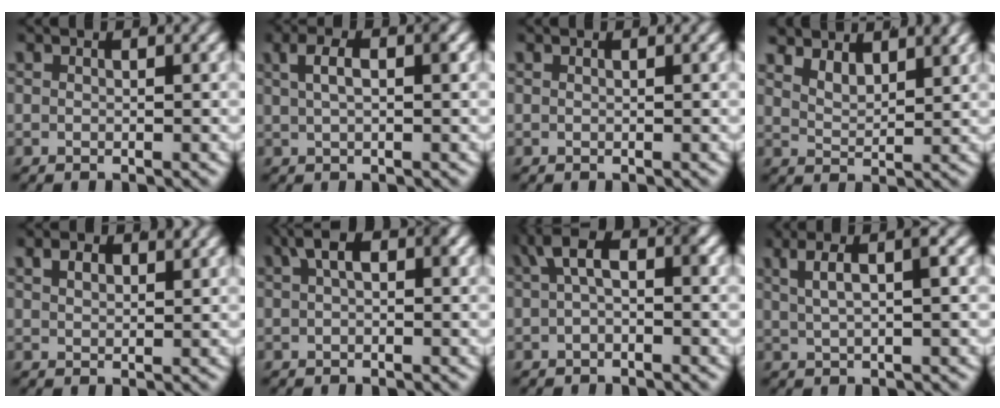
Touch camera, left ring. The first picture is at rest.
{"total": 2.8, "force": [1.0, 0.8, 2.5], "torque": [-0.037, 0.006, 0.019]}
{"total": 0.0}
{"total": 3.4, "force": [2.3, 1.7, 1.9], "torque": [-0.050, -0.015, 0.046]}
{"total": 1.7, "force": [1.3, 0.4, 1.0], "torque": [-0.016, -0.009, 0.033]}
{"total": 3.7, "force": [1.6, 1.4, 3.0], "torque": [-0.040, 0.012, 0.024]}
{"total": 4.1, "force": [1.3, 1.7, 3.5], "torque": [-0.049, 0.009, 0.017]}
{"total": 3.3, "force": [1.3, 0.5, 2.9], "torque": [-0.043, 0.011, 0.027]}